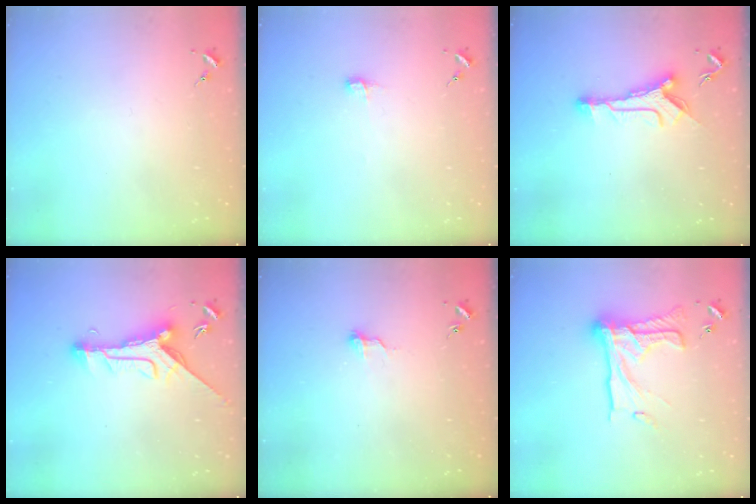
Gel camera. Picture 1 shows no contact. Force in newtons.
{"total": 4.3, "press": 4.2, "slide": 0.5}
{"total": 11.3, "press": 11.3, "slide": 0.5}
{"total": 12.2, "press": 12.1, "slide": 1.2}
{"total": 6.4, "press": 6.4, "slide": 0.6}
{"total": 19.5, "press": 19.5, "slide": 1.2}